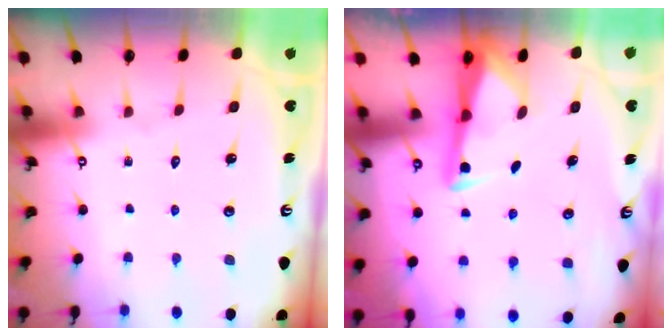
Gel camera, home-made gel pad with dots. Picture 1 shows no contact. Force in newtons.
{"total": 2.9, "press": 2.8, "slide": 0.5}